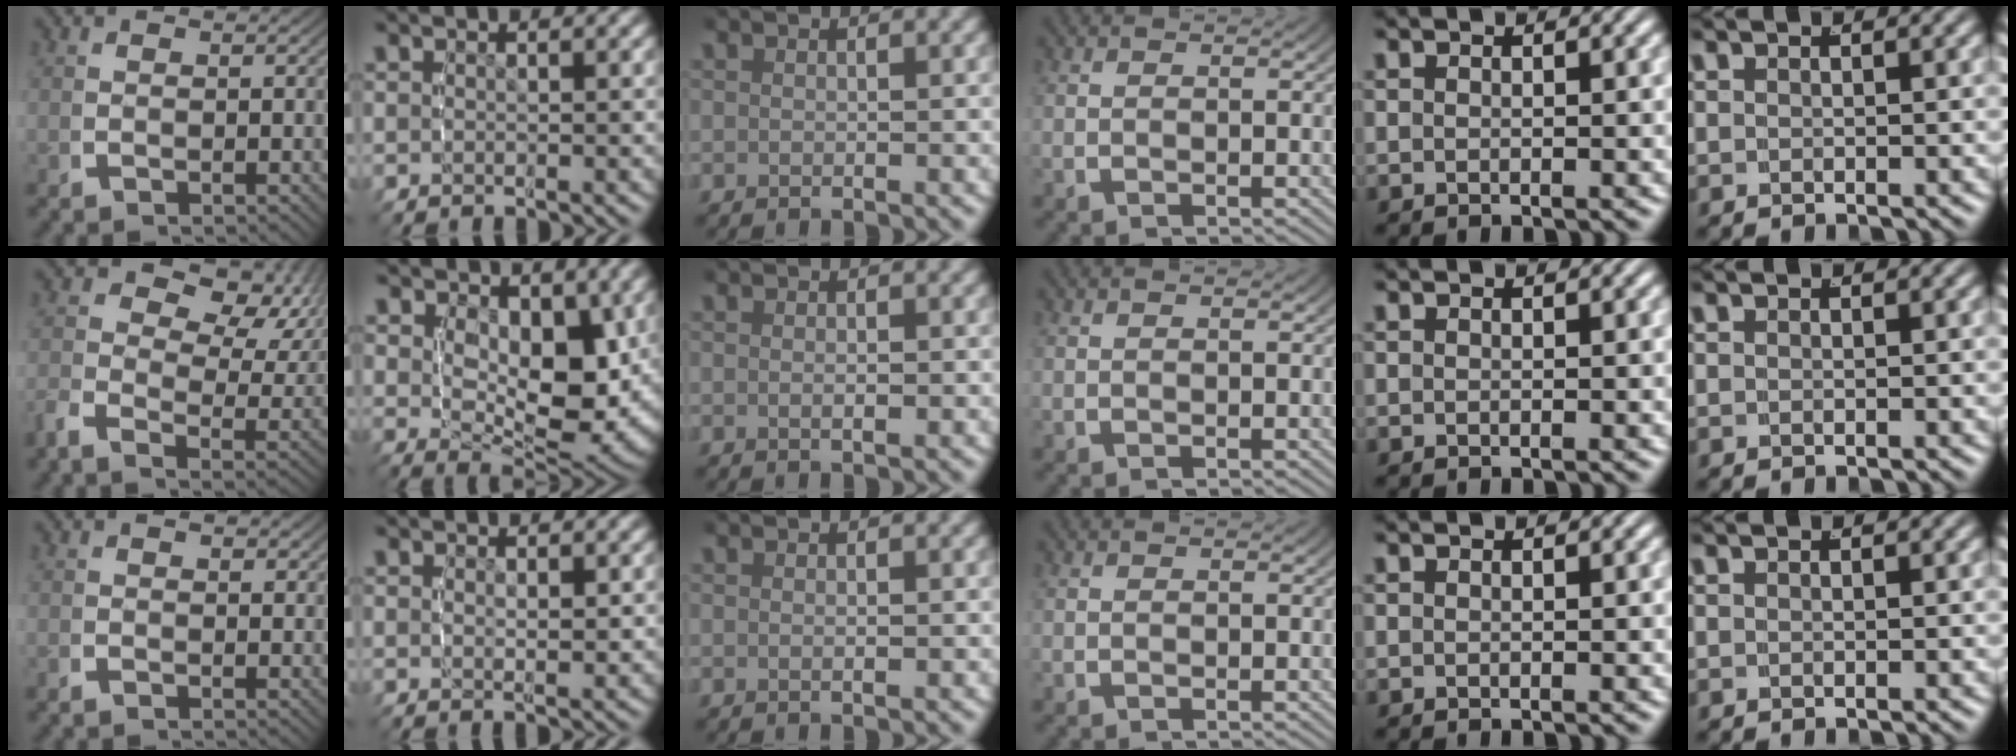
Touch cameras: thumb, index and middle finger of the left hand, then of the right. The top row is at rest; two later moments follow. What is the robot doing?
{"motion": "lift_and_place", "object": "lipstick"}